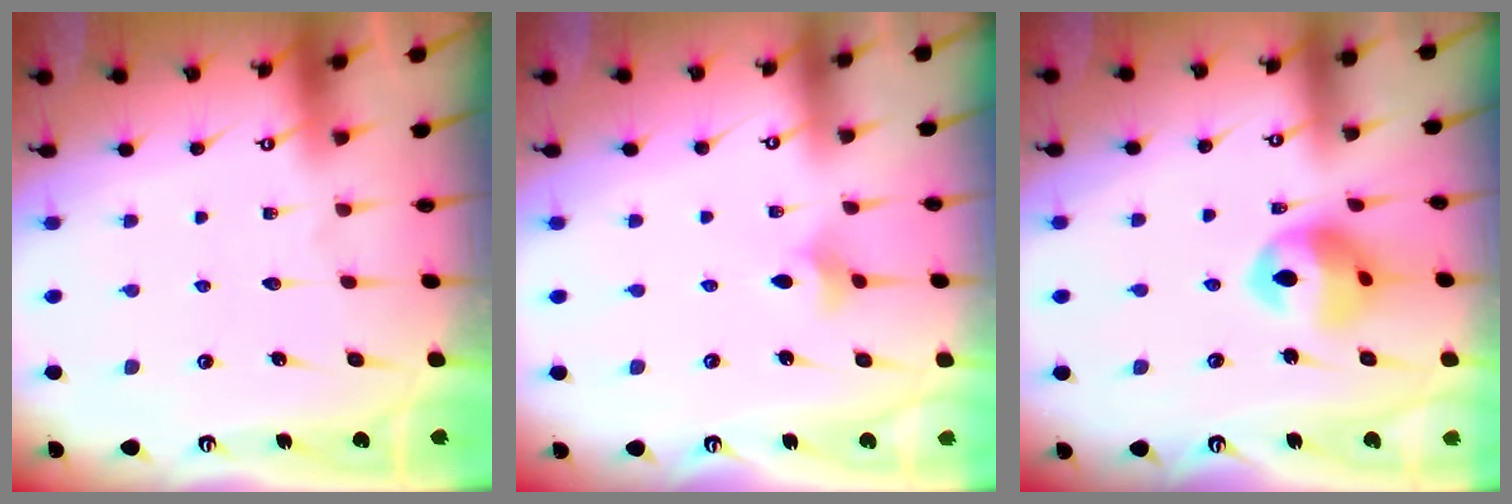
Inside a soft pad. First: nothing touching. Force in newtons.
{"total": 3.4, "press": 3.3, "slide": 0.8}
{"total": 12.8, "press": 12.7, "slide": 1.7}